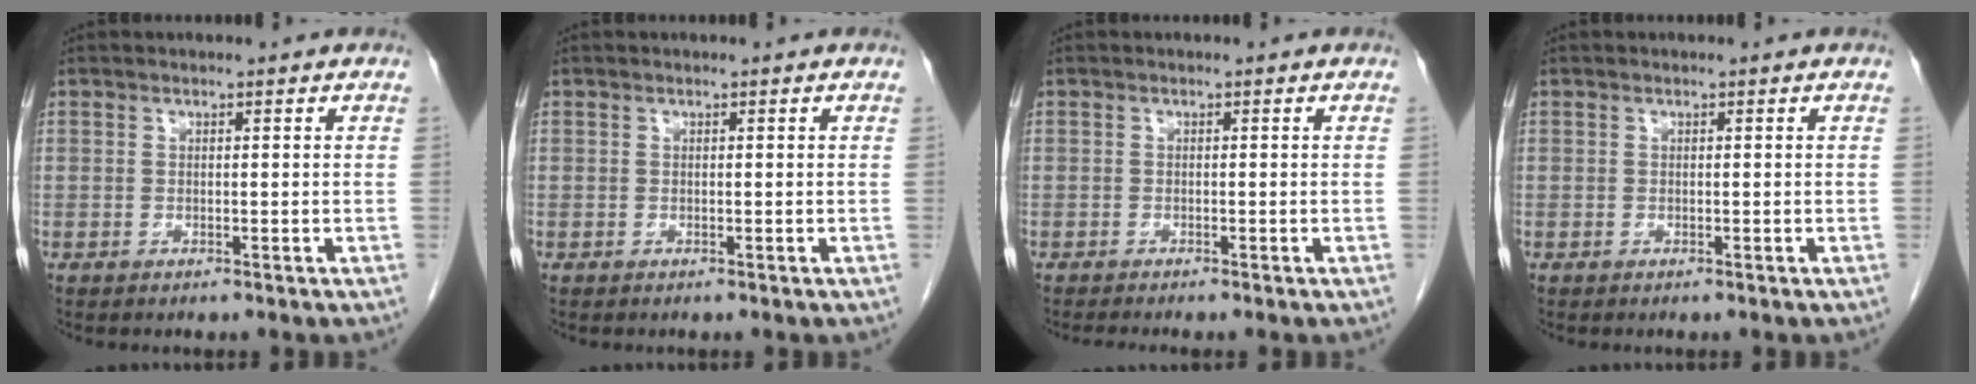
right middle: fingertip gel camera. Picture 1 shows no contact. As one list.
[{"total": 0.0}, {"total": 2.0, "force": [-1.7, -0.2, 1.0], "torque": [-0.014, -0.002, -0.027]}, {"total": 0.0}]